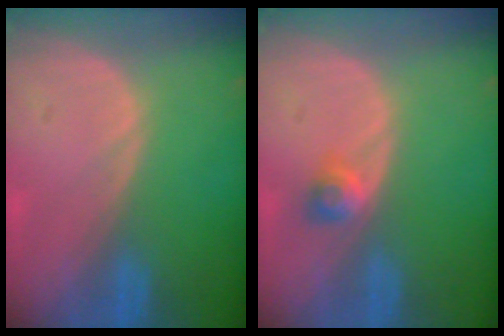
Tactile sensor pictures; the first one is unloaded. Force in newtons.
{"total": 2.6, "press": 2.2, "slide": 1.4}